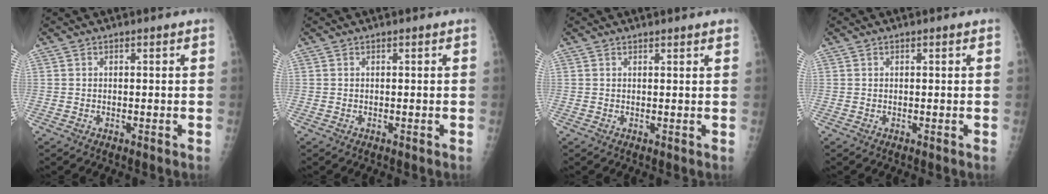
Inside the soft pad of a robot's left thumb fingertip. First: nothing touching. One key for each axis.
{"total": 0.0}
{"total": 2.0, "fx": 1.7, "fy": 0.3, "fz": 0.9, "tx": -0.005, "ty": -0.002, "tz": 0.018}
{"total": 0.0}